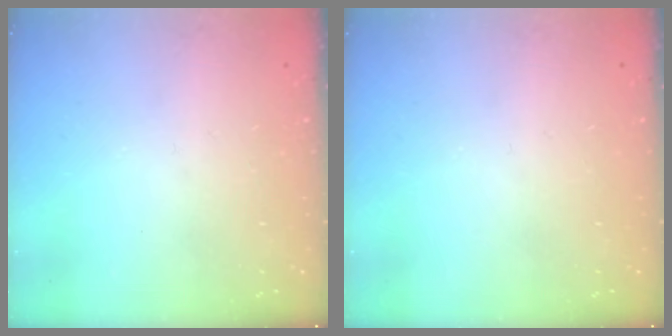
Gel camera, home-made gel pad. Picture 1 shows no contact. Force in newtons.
{"total": 0.0}